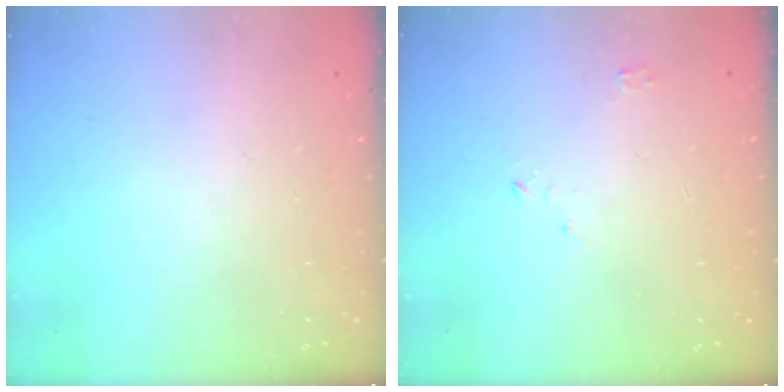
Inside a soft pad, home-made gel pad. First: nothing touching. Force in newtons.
{"total": 2.5, "press": 2.5, "slide": 0.3}